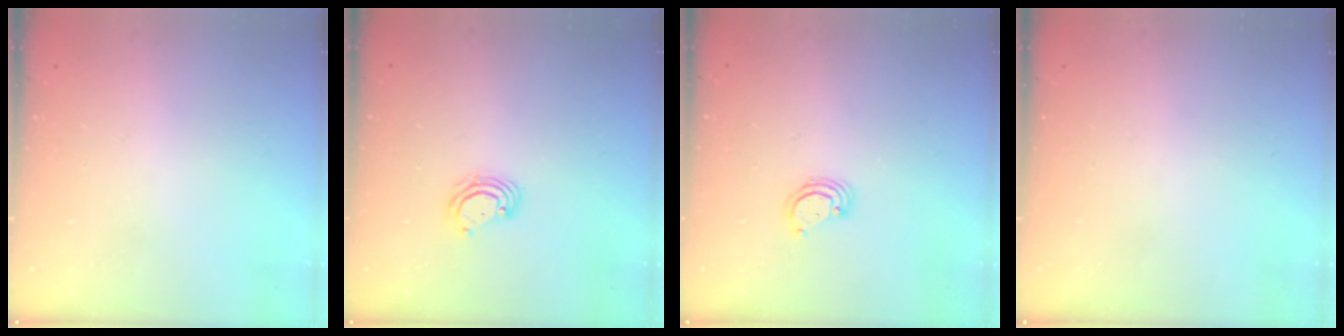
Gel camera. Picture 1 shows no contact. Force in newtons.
{"total": 4.9, "press": 4.9, "slide": 0.4}
{"total": 3.1, "press": 3.1, "slide": 0.3}
{"total": 0.0}